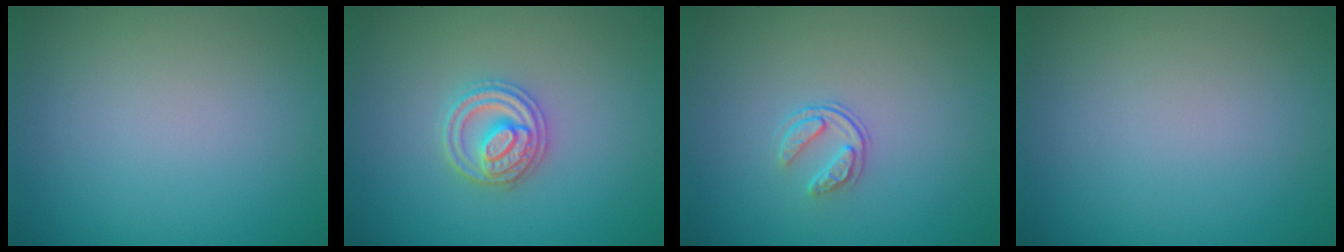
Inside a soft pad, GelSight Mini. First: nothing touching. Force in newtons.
{"total": 2.8, "press": 2.8, "slide": 0.4}
{"total": 1.7, "press": 1.1, "slide": 1.3}
{"total": 0.0}